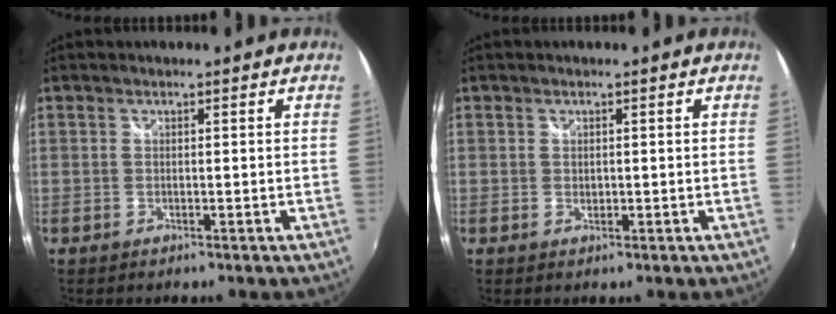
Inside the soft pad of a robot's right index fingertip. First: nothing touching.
{"total": 0.7, "force": [0.1, 0.6, 0.3], "torque": [-0.004, 0.000, 0.002]}